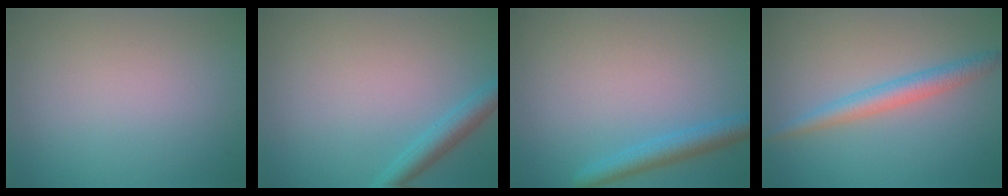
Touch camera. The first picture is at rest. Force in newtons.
{"total": 2.5, "press": 2.4, "slide": 0.1}
{"total": 2.8, "press": 2.8, "slide": 0.1}
{"total": 2.9, "press": 2.9, "slide": 0.1}